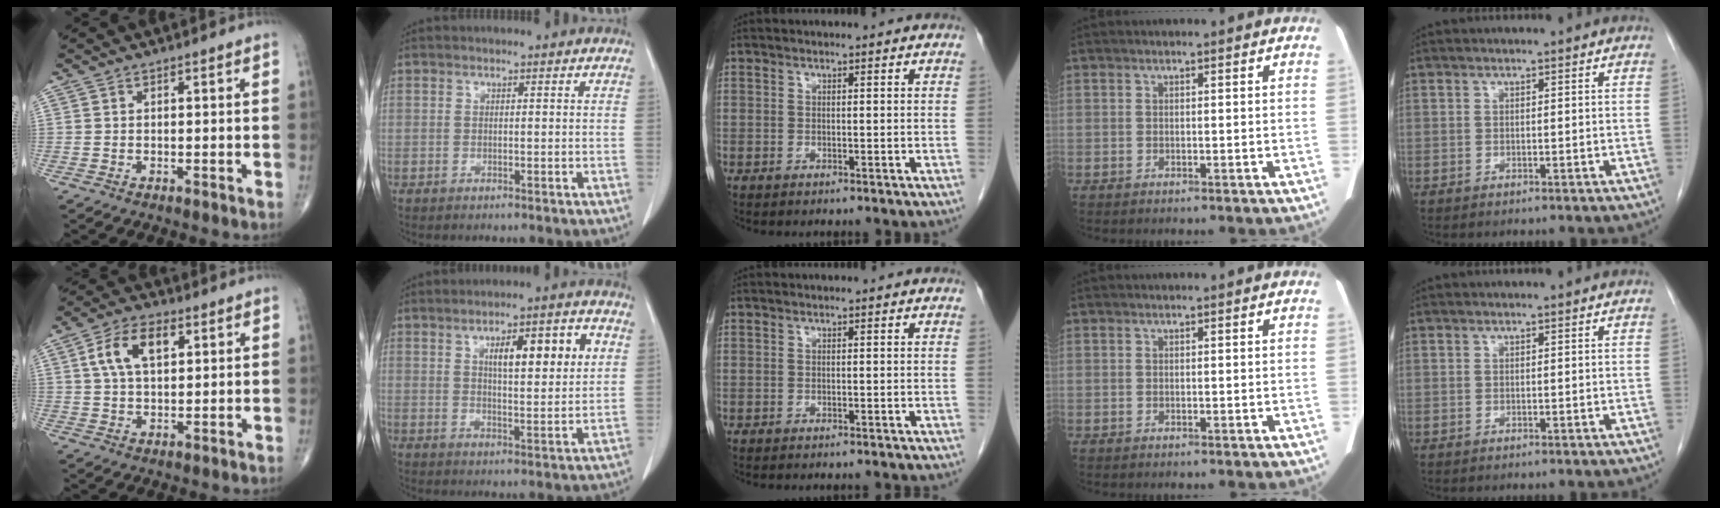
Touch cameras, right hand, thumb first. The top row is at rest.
{"thumb": {"total": 9.1, "force": [3.0, 4.9, 7.0], "torque": [-0.123, 0.005, 0.052]}, "index": {"total": 10.7, "force": [3.5, 2.9, 9.7], "torque": [-0.150, 0.014, 0.057]}, "middle": {"total": 5.4, "force": [-4.9, 0.7, 2.0], "torque": [-0.024, -0.012, -0.057]}}